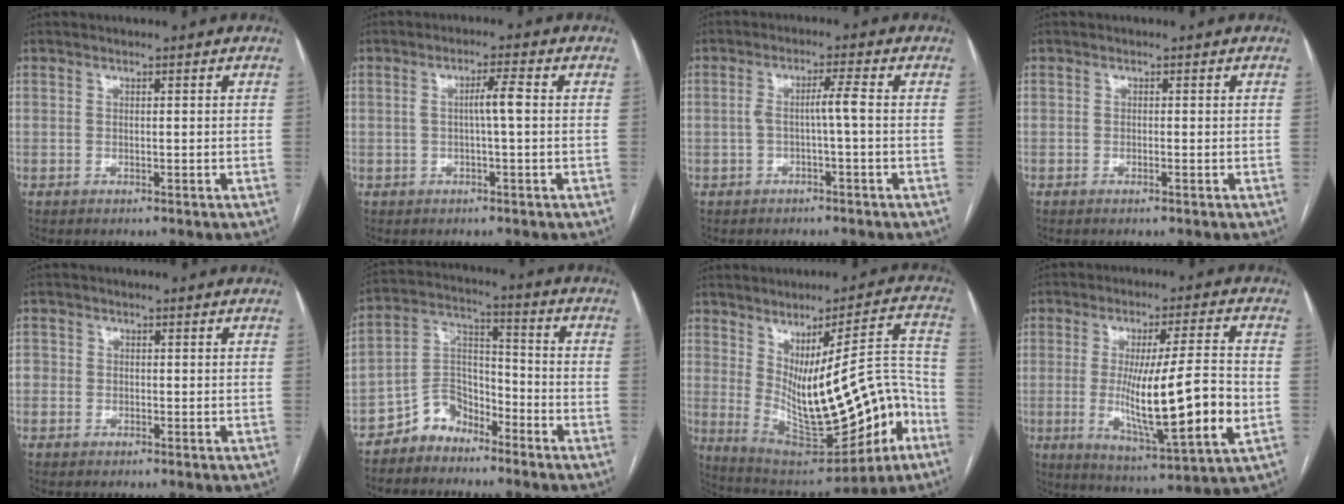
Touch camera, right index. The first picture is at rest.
{"total": 3.4, "force": [0.1, -0.1, 3.4], "torque": [-0.062, 0.005, 0.001]}
{"total": 3.3, "force": [-0.5, -0.3, 3.2], "torque": [-0.059, 0.012, -0.004]}
{"total": 0.7, "force": [-0.3, 0.0, 0.6], "torque": [-0.012, -0.001, -0.003]}
{"total": 2.0, "force": [-0.3, 1.9, 0.6], "torque": [-0.007, 0.010, -0.007]}
{"total": 7.3, "force": [-5.7, 4.3, 1.7], "torque": [-0.029, 0.031, -0.111]}
{"total": 20.2, "force": [-5.3, 5.9, 18.6], "torque": [-0.266, 0.007, -0.045]}
{"total": 17.2, "force": [-2.4, 1.0, 17.0], "torque": [-0.293, -0.020, -0.034]}